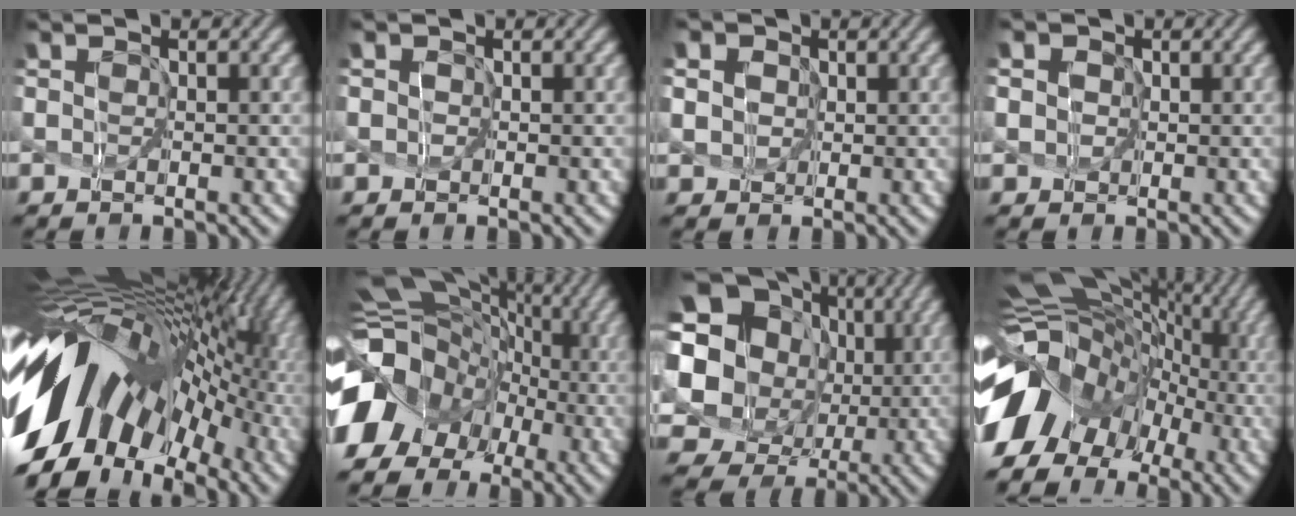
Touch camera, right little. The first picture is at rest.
{"total": 1.1, "force": [0.3, 1.0, 0.5], "torque": [0.006, 0.011, -0.007]}
{"total": 6.9, "force": [2.7, 5.6, 2.9], "torque": [-0.079, 0.030, 0.034]}
{"total": 5.2, "force": [1.8, 4.3, 2.2], "torque": [-0.043, 0.034, 0.006]}
{"total": 16.4, "force": [-1.7, 9.4, 13.3], "torque": [-0.240, 0.013, -0.025]}
{"total": 9.8, "force": [-3.4, 8.0, 4.6], "torque": [-0.119, -0.002, -0.061]}
{"total": 13.5, "force": [2.5, 11.6, 6.4], "torque": [-0.169, -0.004, 0.050]}
{"total": 11.6, "force": [-2.8, 9.3, 6.3], "torque": [-0.159, 0.000, -0.041]}